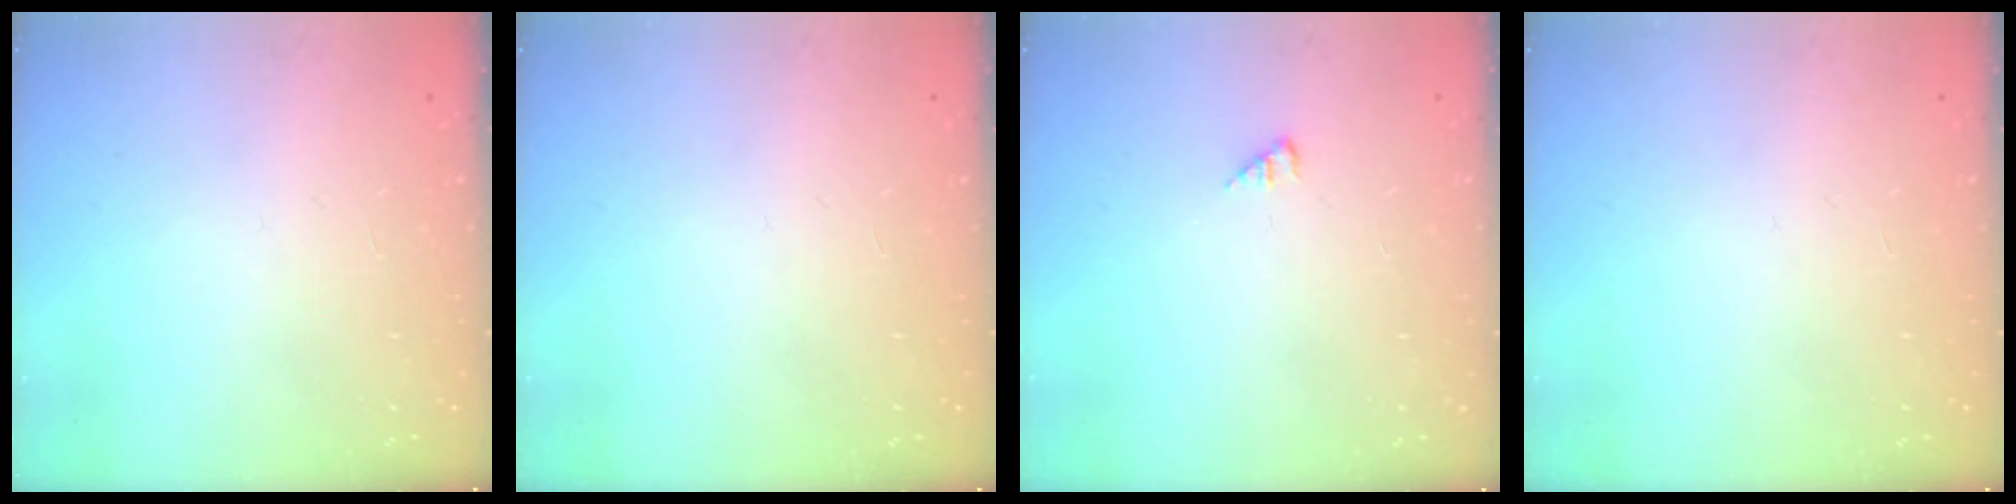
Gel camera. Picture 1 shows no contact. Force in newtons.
{"total": 0.0}
{"total": 1.0, "press": 1.0, "slide": 0.2}
{"total": 0.0}